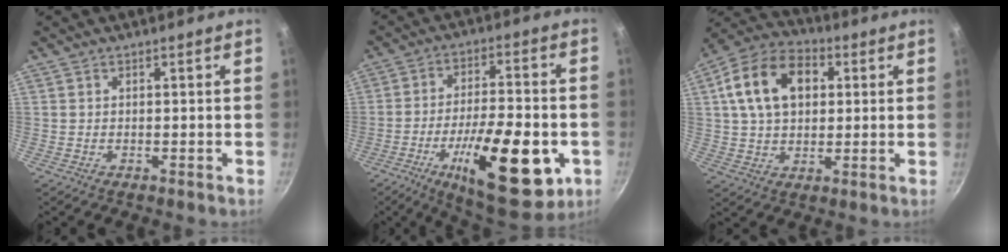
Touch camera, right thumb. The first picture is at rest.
{"total": 23.1, "force": [-7.7, 8.6, 20.0], "torque": [-0.281, 0.014, -0.109]}
{"total": 15.6, "force": [3.8, 10.7, 10.7], "torque": [-0.166, 0.018, 0.052]}